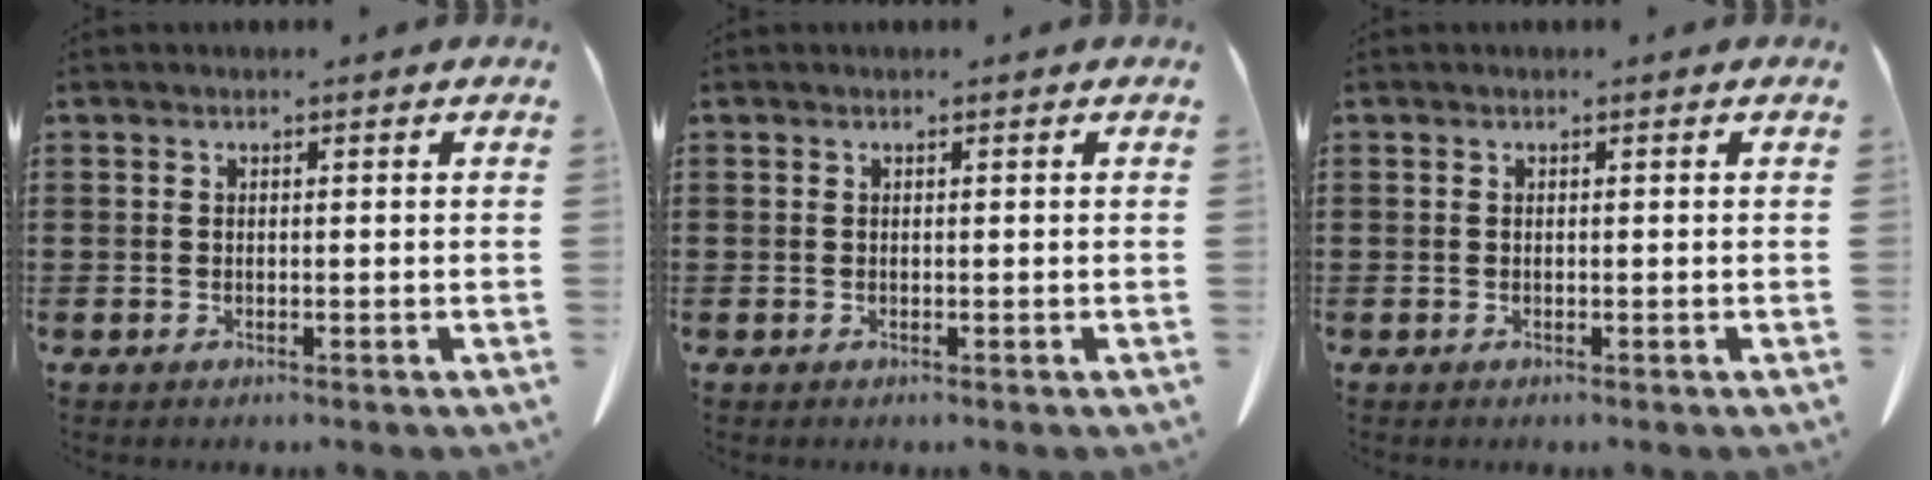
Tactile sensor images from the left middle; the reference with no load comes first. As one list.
[{"total": 0.0}, {"total": 0.0}]